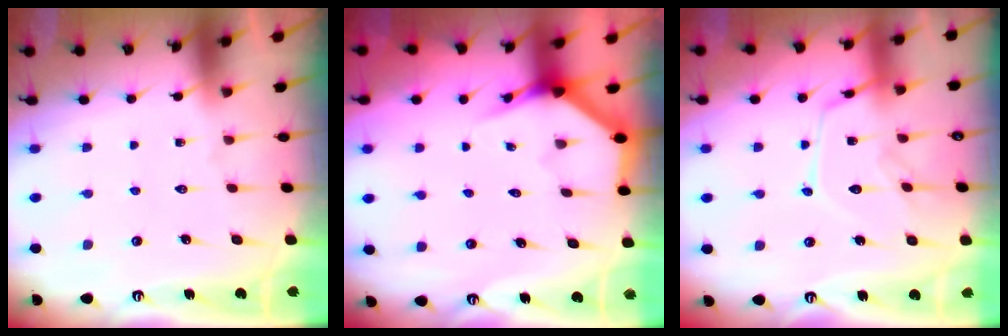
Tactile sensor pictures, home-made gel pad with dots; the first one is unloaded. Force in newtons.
{"total": 3.9, "press": 3.9, "slide": 0.3}
{"total": 13.3, "press": 13.2, "slide": 0.9}